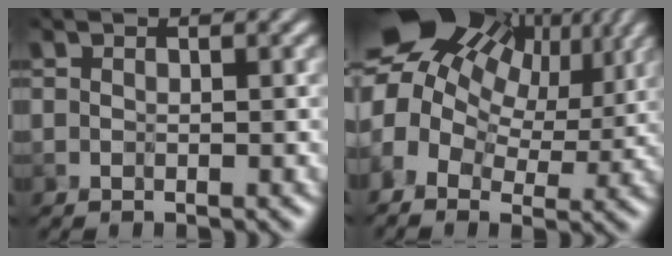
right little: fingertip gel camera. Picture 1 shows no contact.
{"total": 15.3, "force": [6.1, 10.0, 9.8], "torque": [-0.186, 0.038, 0.096]}